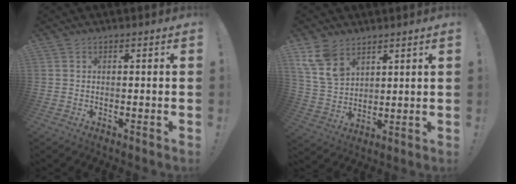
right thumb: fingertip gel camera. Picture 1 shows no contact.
{"total": 11.6, "force": [7.5, 7.2, 5.2], "torque": [-0.106, -0.031, 0.154]}